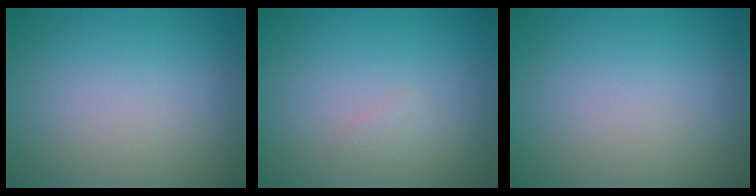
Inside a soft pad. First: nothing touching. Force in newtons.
{"total": 0.6, "press": 0.6, "slide": 0.0}
{"total": 0.0}